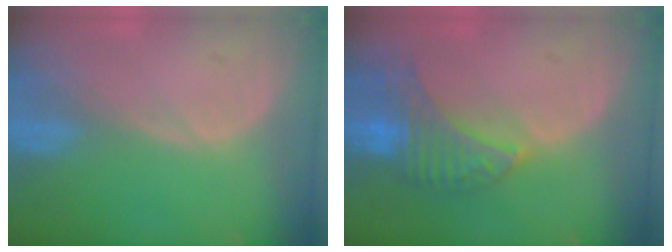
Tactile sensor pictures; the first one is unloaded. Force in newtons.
{"total": 7.2, "press": 7.0, "slide": 1.6}